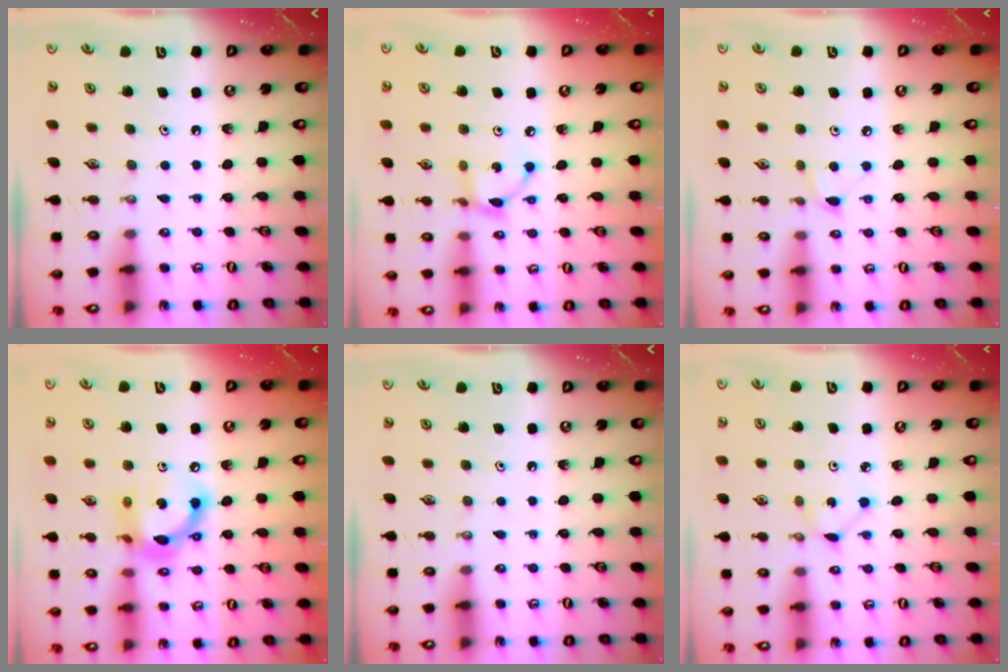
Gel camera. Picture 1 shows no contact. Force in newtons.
{"total": 5.5, "press": 5.5, "slide": 0.1}
{"total": 4.4, "press": 4.3, "slide": 0.6}
{"total": 13.6, "press": 13.6, "slide": 0.7}
{"total": 0.0}
{"total": 2.0, "press": 2.0, "slide": 0.3}